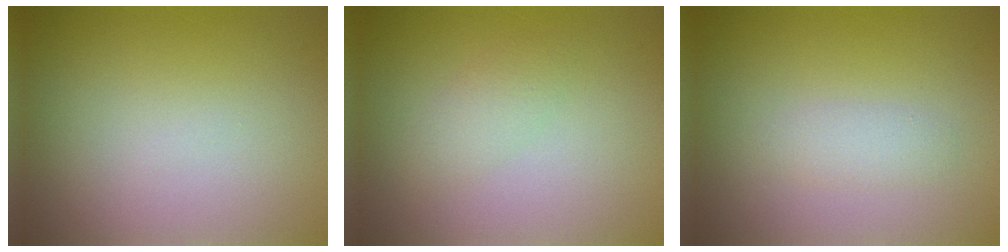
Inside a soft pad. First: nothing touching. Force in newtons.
{"total": 1.6, "press": 1.6, "slide": 0.0}
{"total": 1.4, "press": 1.4, "slide": 0.1}